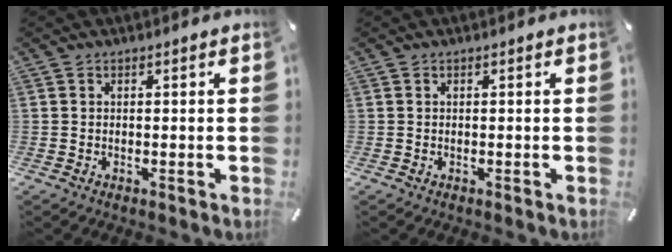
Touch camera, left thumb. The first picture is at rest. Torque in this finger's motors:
{"motor_torque": [-0.05, 0.05, 0.00, 0.00, 0.00]}